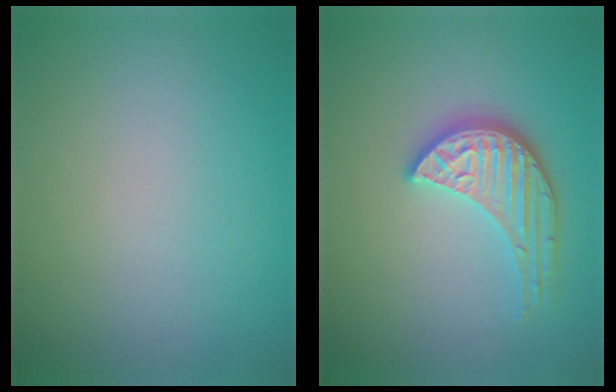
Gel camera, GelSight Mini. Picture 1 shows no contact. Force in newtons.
{"total": 4.1, "press": 3.5, "slide": 2.2}